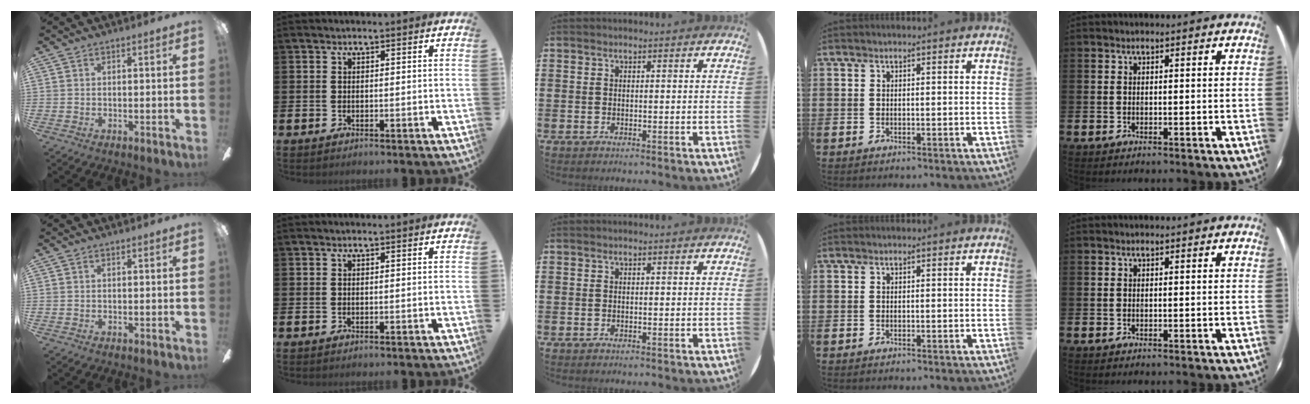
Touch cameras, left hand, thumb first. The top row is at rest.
{}